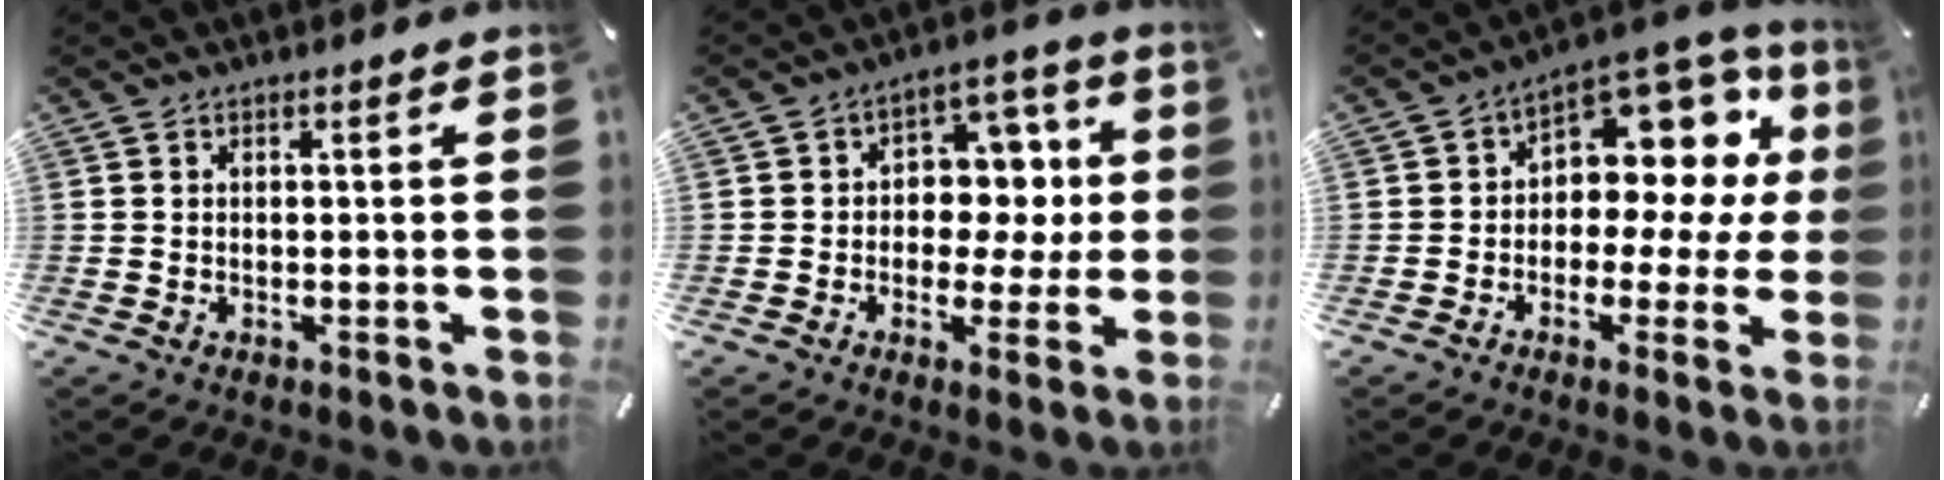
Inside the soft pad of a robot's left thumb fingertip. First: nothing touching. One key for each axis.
{"total": 9.1, "fx": -0.5, "fy": 8.0, "fz": 4.3, "tx": -0.044, "ty": 0.002, "tz": -0.011}
{"total": 10.0, "fx": 2.4, "fy": 7.6, "fz": 6.0, "tx": -0.078, "ty": -0.037, "tz": 0.043}